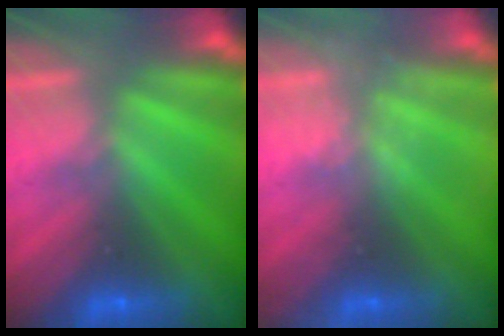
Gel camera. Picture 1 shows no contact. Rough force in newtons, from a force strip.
{"total": 2.2}